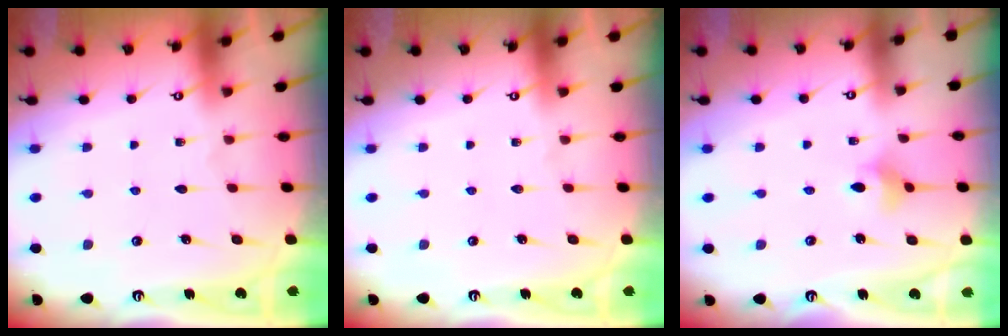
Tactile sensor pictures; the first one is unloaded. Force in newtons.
{"total": 0.0}
{"total": 4.1, "press": 4.0, "slide": 0.7}